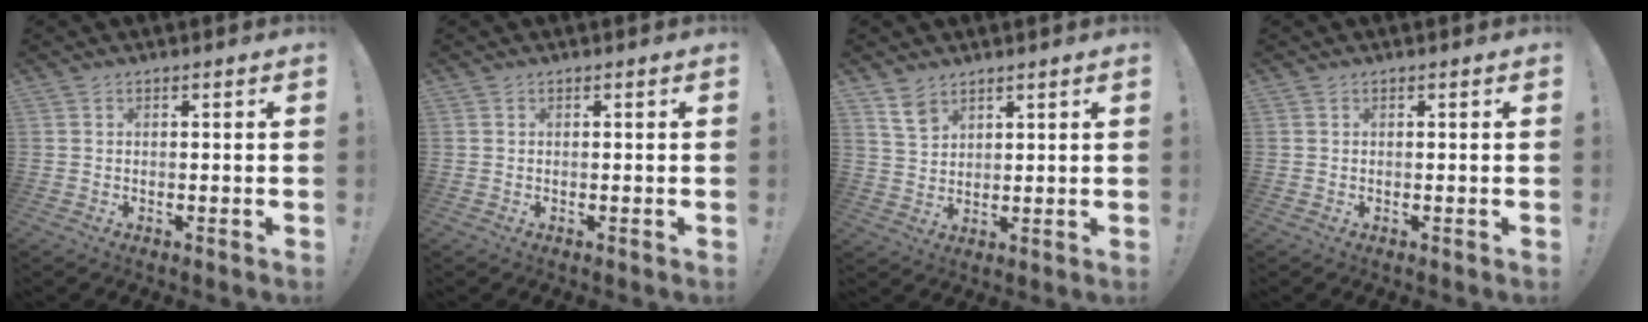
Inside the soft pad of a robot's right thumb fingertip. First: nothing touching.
{"total": 0.0}
{"total": 5.8, "force": [4.3, 3.3, 2.0], "torque": [-0.034, -0.022, 0.082]}
{"total": 0.0}